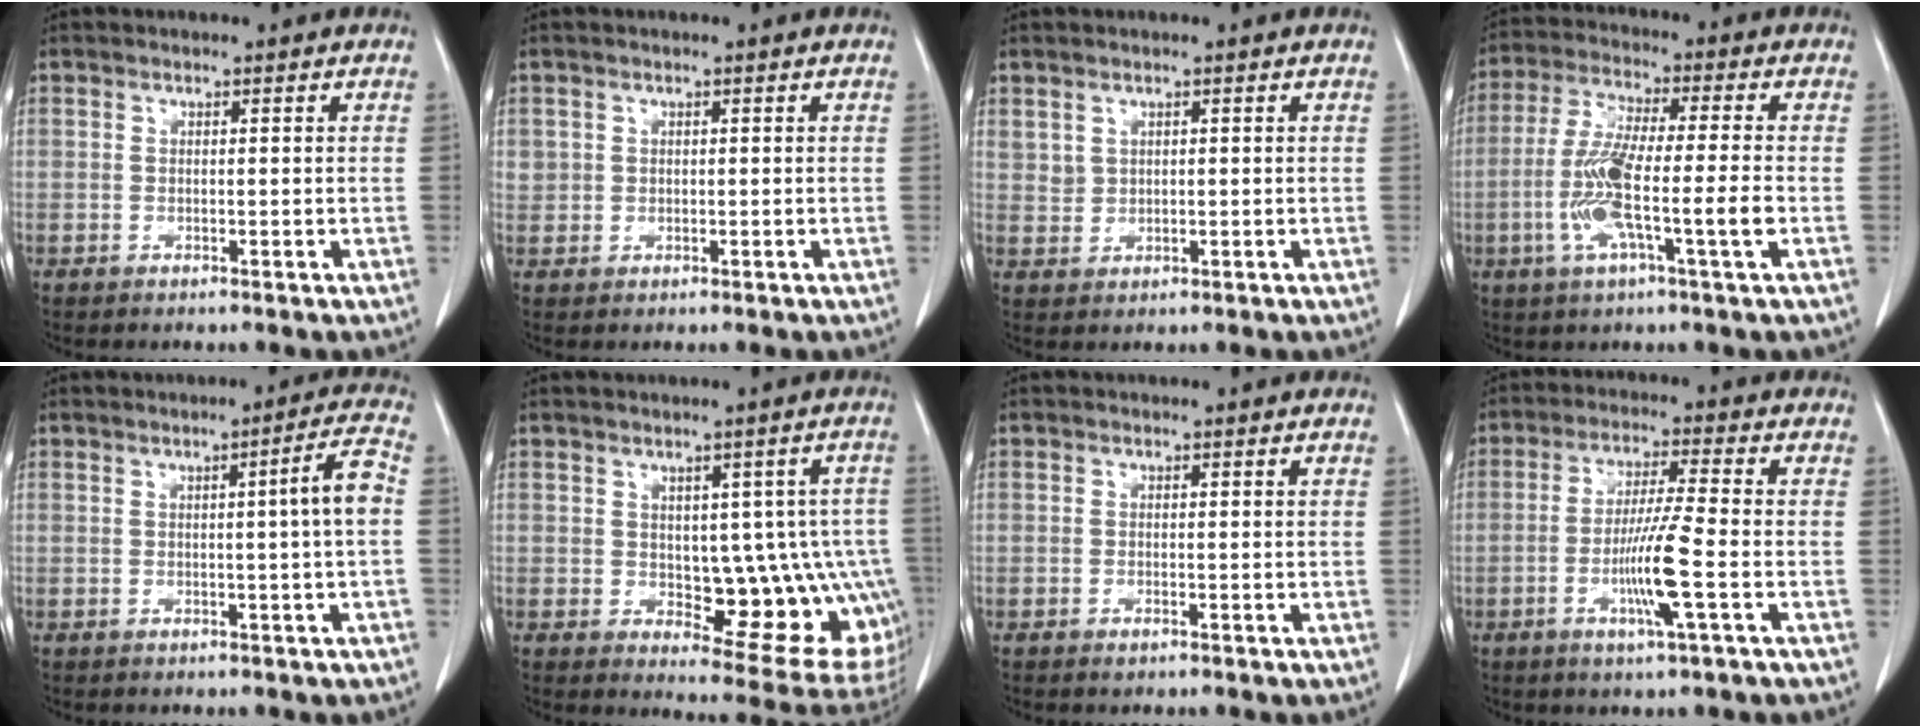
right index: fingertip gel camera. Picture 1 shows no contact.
{"total": 1.7, "force": [0.5, 1.6, 0.3], "torque": [0.007, 0.007, 0.008]}
{"total": 2.0, "force": [1.2, 1.5, 0.6], "torque": [-0.007, 0.001, 0.027]}
{"total": 11.4, "force": [-2.9, 0.4, 11.0], "torque": [-0.217, -0.004, -0.059]}
{"total": 4.7, "force": [-0.2, -0.8, 4.6], "torque": [-0.064, 0.005, -0.001]}
{"total": 13.5, "force": [-0.8, 5.9, 12.2], "torque": [-0.110, 0.012, 0.009]}
{"total": 0.6, "force": [-0.4, 0.2, 0.4], "torque": [-0.008, 0.000, -0.003]}
{"total": 8.5, "force": [-2.6, -0.6, 8.1], "torque": [-0.154, -0.010, -0.050]}